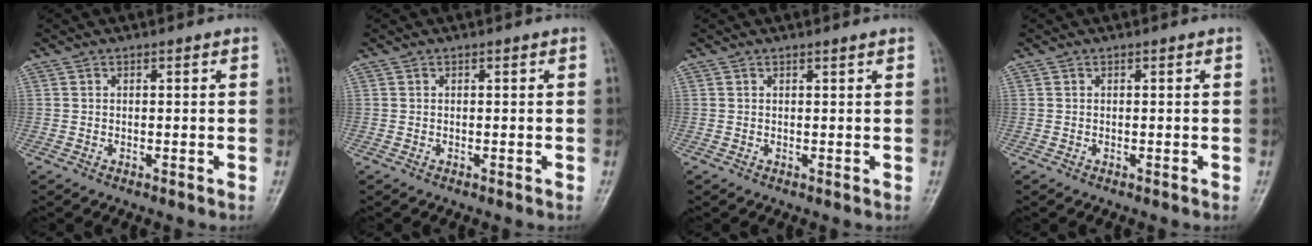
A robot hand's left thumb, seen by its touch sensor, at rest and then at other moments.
{"total": 0.0}
{"total": 0.6, "force": [0.5, -0.1, 0.3], "torque": [-0.011, -0.002, 0.011]}
{"total": 0.0}